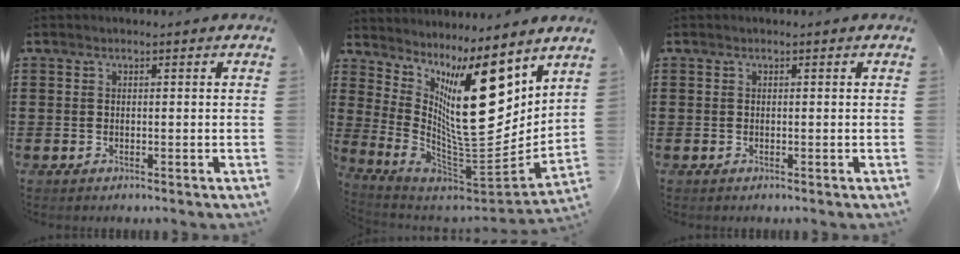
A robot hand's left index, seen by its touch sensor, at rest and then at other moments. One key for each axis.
{"total": 17.1, "fx": 5.8, "fy": 5.1, "fz": 15.3, "tx": -0.282, "ty": -0.042, "tz": 0.093}
{"total": 0.0}